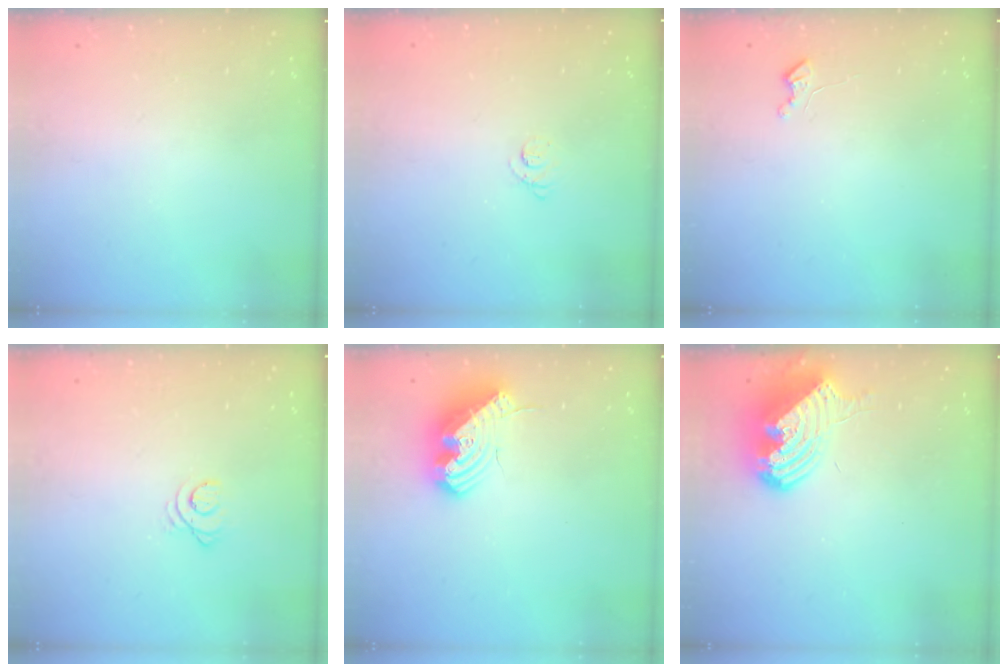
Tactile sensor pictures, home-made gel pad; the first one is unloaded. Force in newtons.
{"total": 2.3, "press": 2.2, "slide": 0.2}
{"total": 3.3, "press": 3.3, "slide": 0.5}
{"total": 2.5, "press": 2.5, "slide": 0.3}
{"total": 15.2, "press": 15.2, "slide": 0.3}
{"total": 13.5, "press": 13.5, "slide": 1.5}